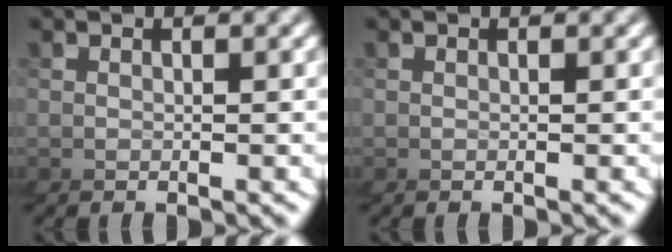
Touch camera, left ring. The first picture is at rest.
{"total": 0.0}